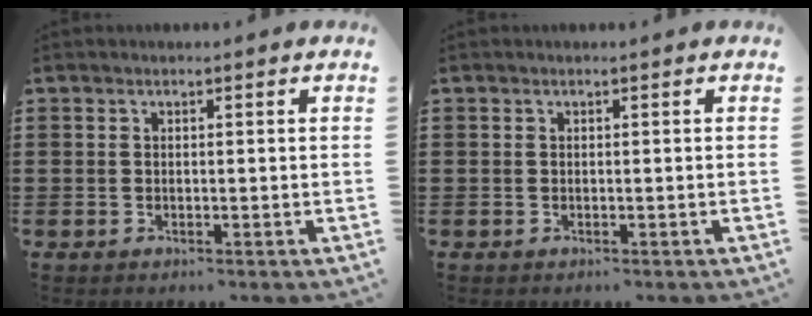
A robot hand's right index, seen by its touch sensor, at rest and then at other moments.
{"total": 0.0}